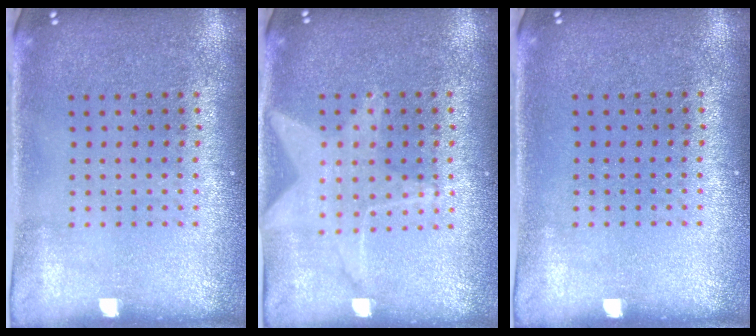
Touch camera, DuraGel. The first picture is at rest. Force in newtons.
{"total": 1.5, "press": 1.5, "slide": 0.1}
{"total": 0.0}